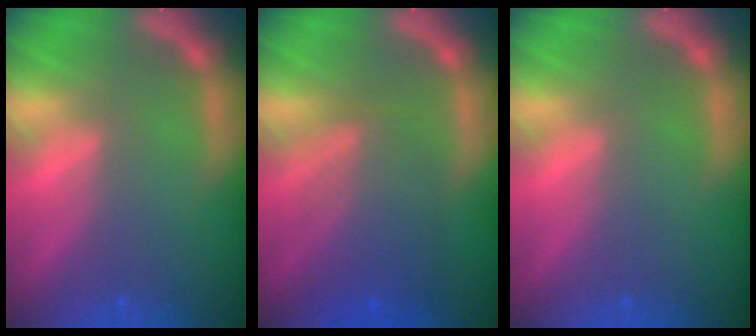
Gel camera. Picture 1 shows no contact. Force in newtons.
{"total": 6.1}
{"total": 0.0}